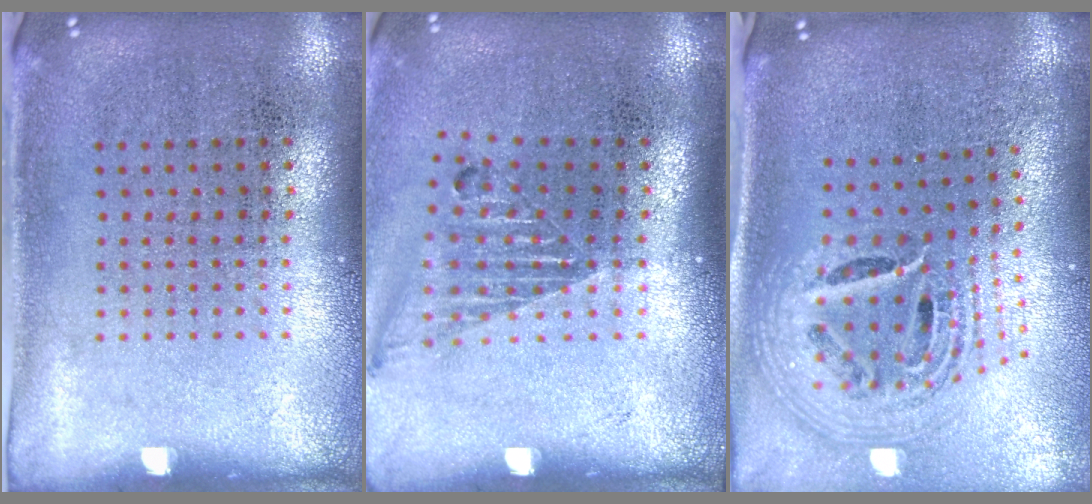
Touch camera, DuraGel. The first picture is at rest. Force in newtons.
{"total": 1.2, "press": 1.0, "slide": 0.6}
{"total": 2.7, "press": 1.8, "slide": 1.9}